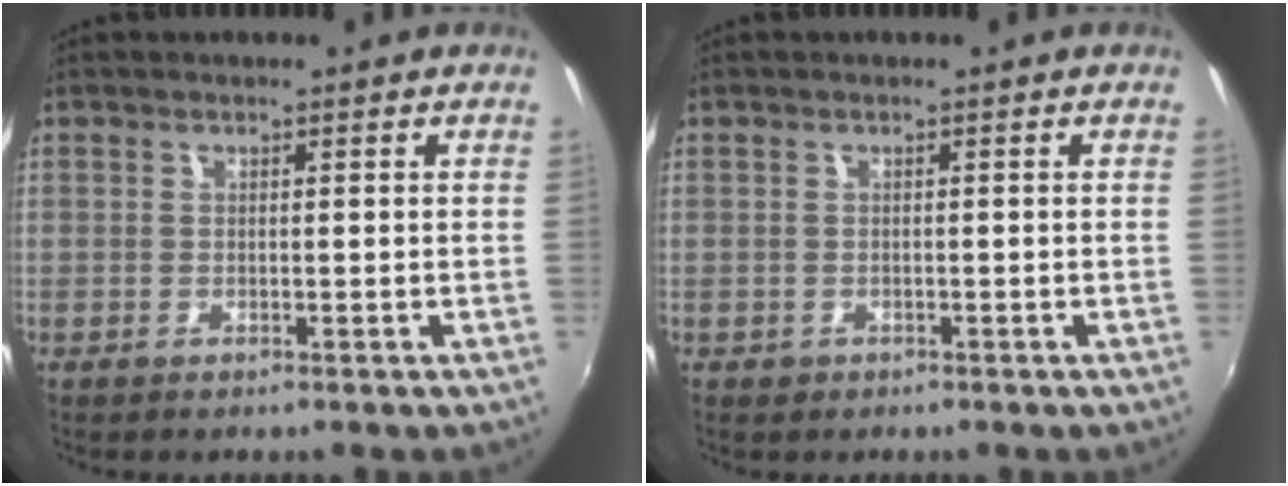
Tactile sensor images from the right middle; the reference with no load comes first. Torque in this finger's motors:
{"motor_torque": [0.19, -0.12, -0.06, 0.00]}